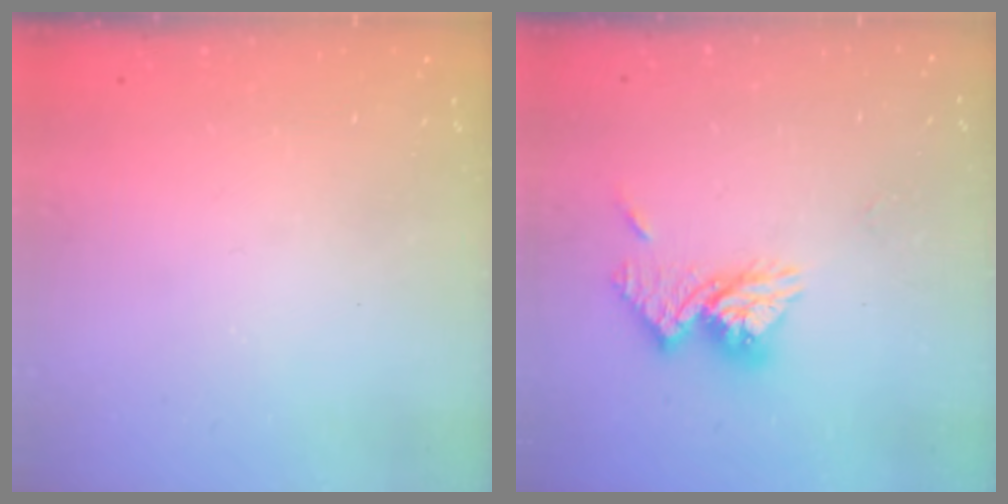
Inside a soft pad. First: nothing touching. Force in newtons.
{"total": 11.0, "press": 11.0, "slide": 0.7}